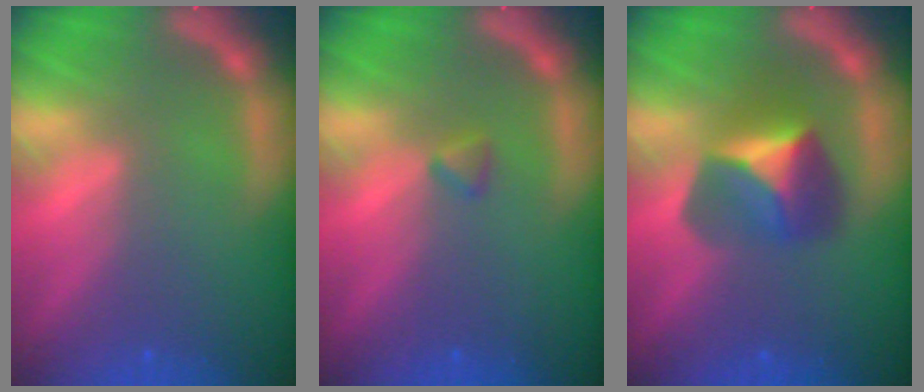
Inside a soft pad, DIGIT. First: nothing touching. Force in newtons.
{"total": 0.9}
{"total": 4.9}